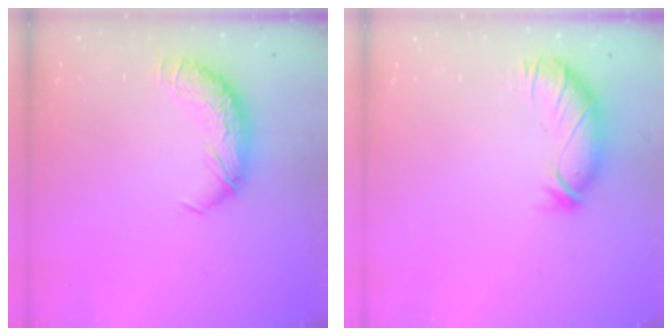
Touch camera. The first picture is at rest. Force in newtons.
{"total": 2.8, "press": 2.3, "slide": 1.6}